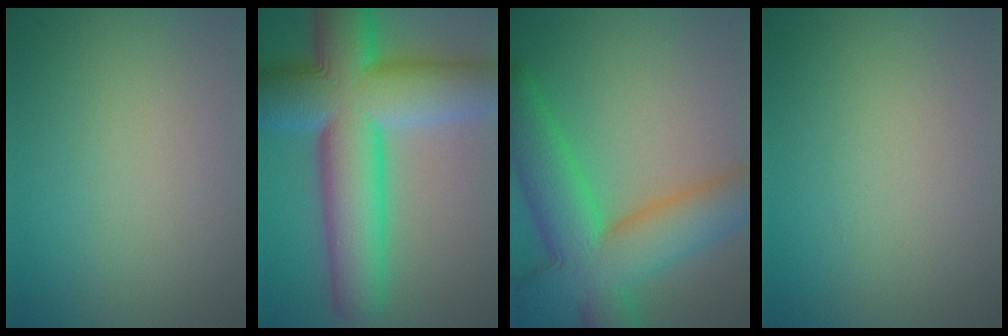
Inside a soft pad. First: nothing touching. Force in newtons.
{"total": 15.4, "press": 15.4, "slide": 0.5}
{"total": 11.7, "press": 11.7, "slide": 0.5}
{"total": 0.0}